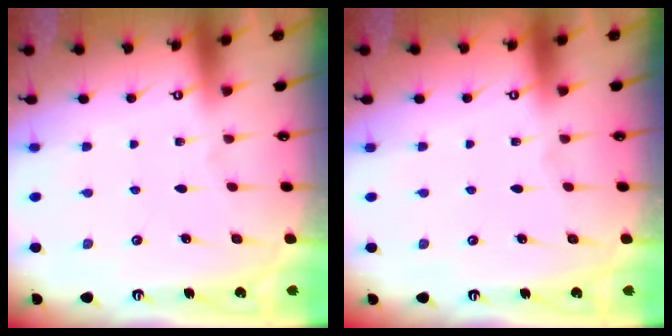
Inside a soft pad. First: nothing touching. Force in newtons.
{"total": 0.0}